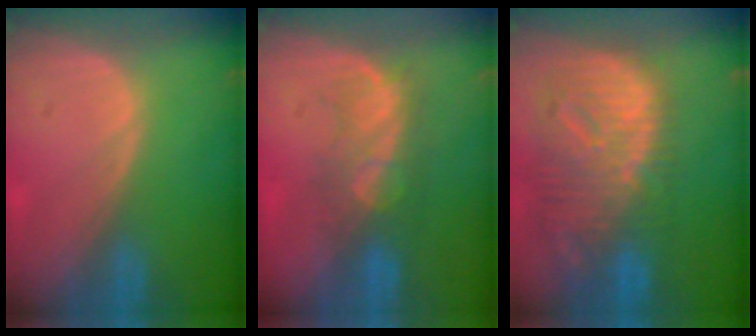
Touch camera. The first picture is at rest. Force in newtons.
{"total": 6.1, "press": 6.0, "slide": 1.2}
{"total": 12.5, "press": 10.8, "slide": 6.3}